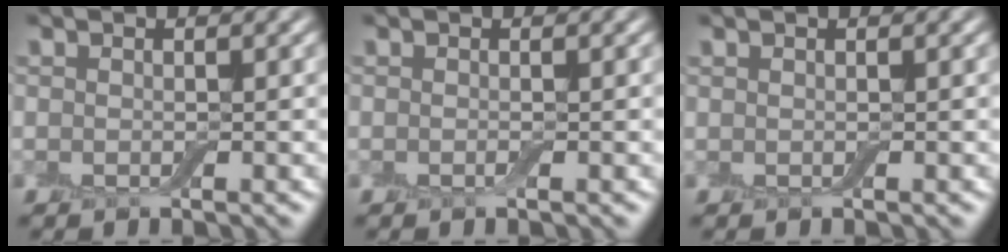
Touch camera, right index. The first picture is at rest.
{"total": 0.0}
{"total": 0.0}